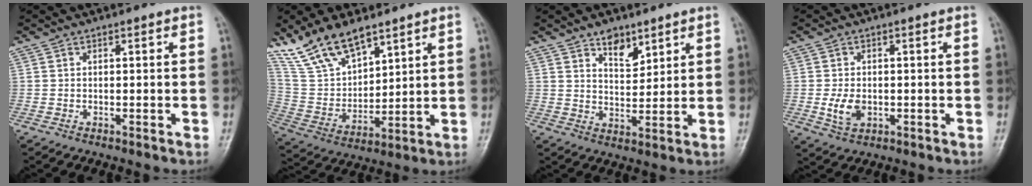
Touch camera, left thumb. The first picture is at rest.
{"total": 13.6, "force": [10.1, 5.8, 7.0], "torque": [-0.112, -0.046, 0.211]}
{"total": 5.8, "force": [3.9, 3.0, 3.0], "torque": [-0.026, -0.030, 0.068]}
{"total": 4.6, "force": [-0.7, 3.1, 3.2], "torque": [-0.057, -0.003, -0.007]}